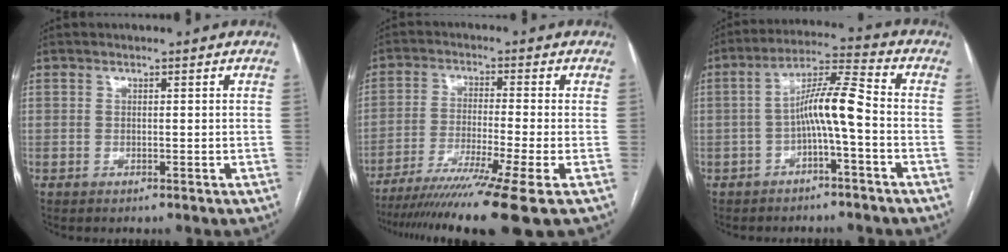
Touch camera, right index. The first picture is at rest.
{"total": 14.3, "force": [-10.6, -2.7, 9.3], "torque": [-0.150, -0.044, -0.170]}
{"total": 7.9, "force": [-1.9, 0.2, 7.6], "torque": [-0.137, 0.026, -0.034]}